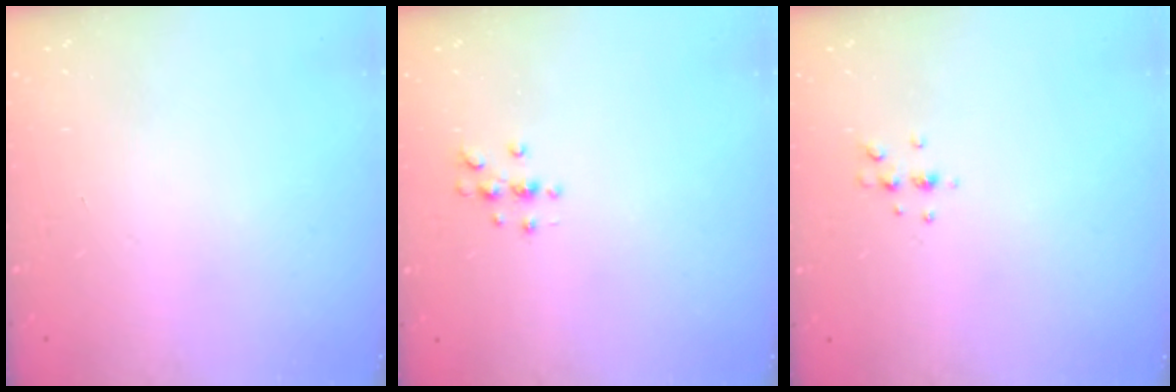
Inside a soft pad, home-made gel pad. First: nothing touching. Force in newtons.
{"total": 3.3, "press": 3.3, "slide": 0.4}
{"total": 3.8, "press": 3.8, "slide": 0.7}